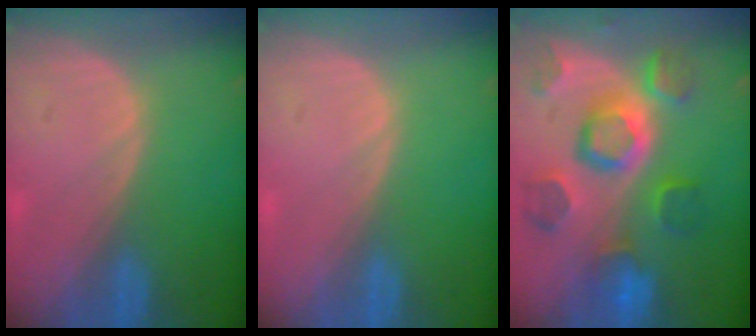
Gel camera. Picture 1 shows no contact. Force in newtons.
{"total": 0.0}
{"total": 11.5, "press": 10.0, "slide": 5.6}